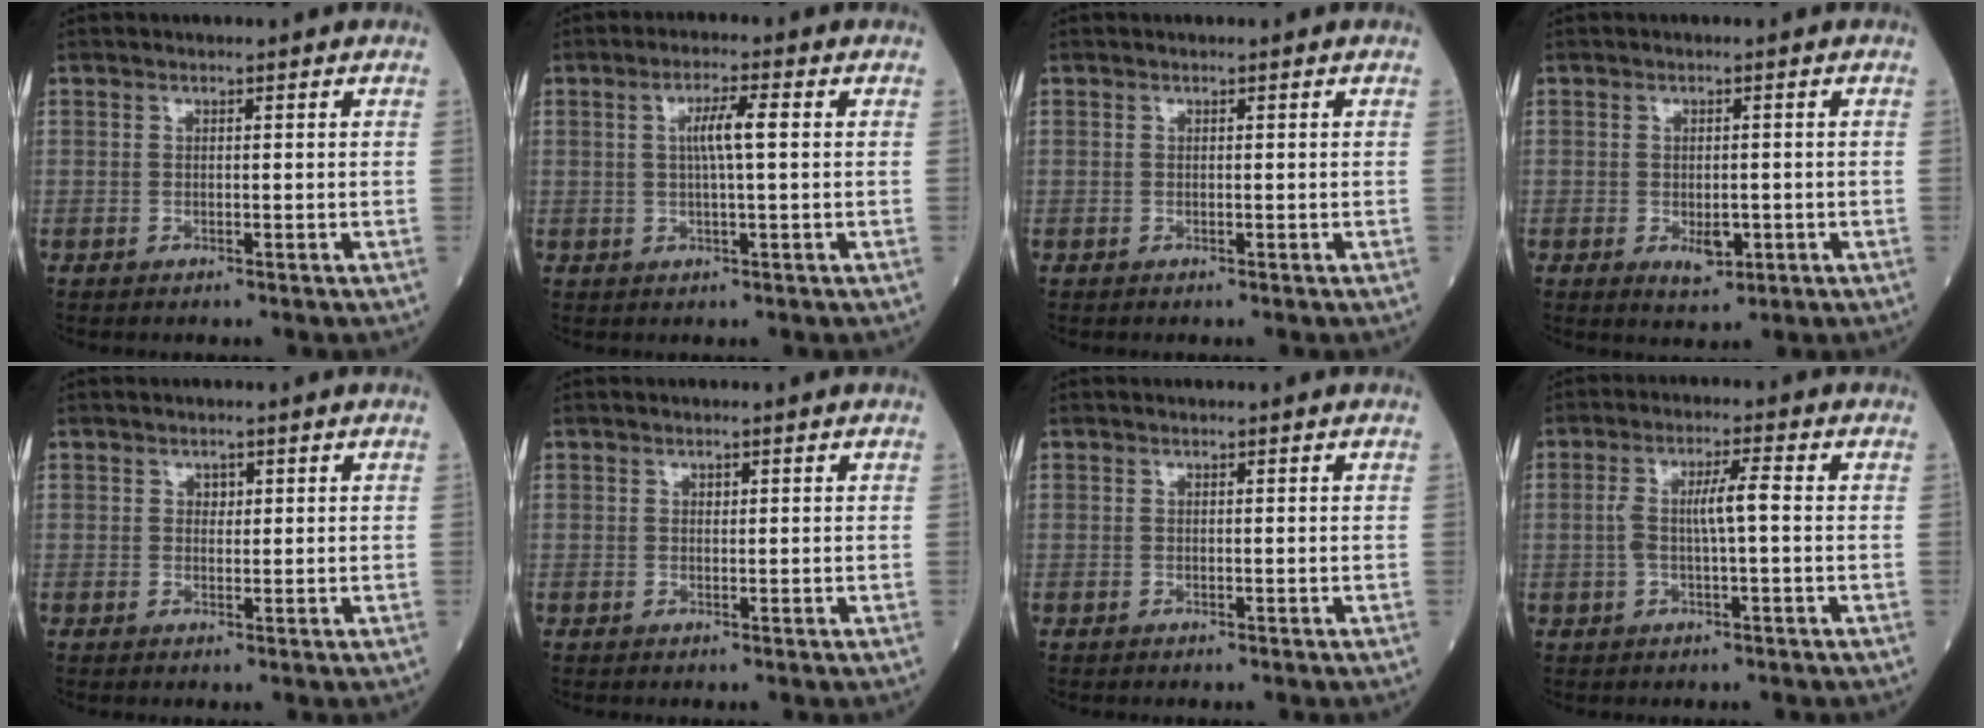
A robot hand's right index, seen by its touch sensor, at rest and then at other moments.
{"total": 4.3, "force": [0.6, 0.1, 4.3], "torque": [-0.078, 0.005, 0.010]}
{"total": 0.0}
{"total": 6.0, "force": [-1.8, 3.6, 4.4], "torque": [-0.058, -0.004, -0.013]}
{"total": 1.2, "force": [0.5, 0.9, 0.6], "torque": [-0.004, -0.001, 0.005]}
{"total": 0.5, "force": [0.2, 0.4, 0.2], "torque": [-0.001, -0.001, 0.003]}
{"total": 0.0}
{"total": 4.9, "force": [-0.1, 0.5, 4.9], "torque": [-0.099, 0.014, 0.000]}